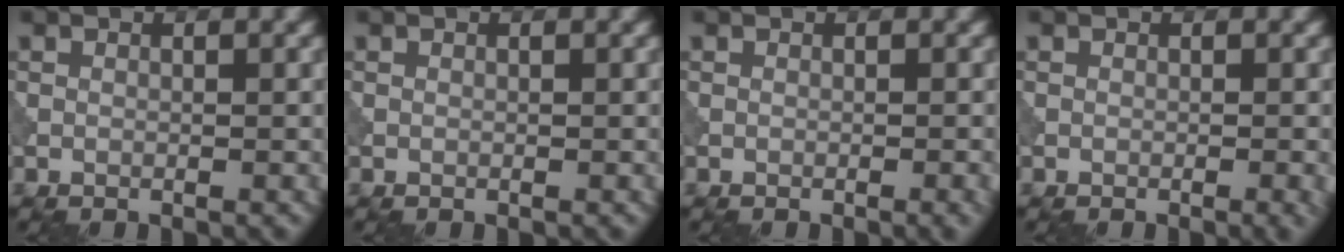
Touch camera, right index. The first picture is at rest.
{"total": 0.0}
{"total": 1.0, "force": [-0.3, 0.2, 0.9], "torque": [-0.012, -0.001, -0.006]}
{"total": 1.1, "force": [-0.3, 0.2, 1.1], "torque": [-0.012, 0.000, -0.007]}